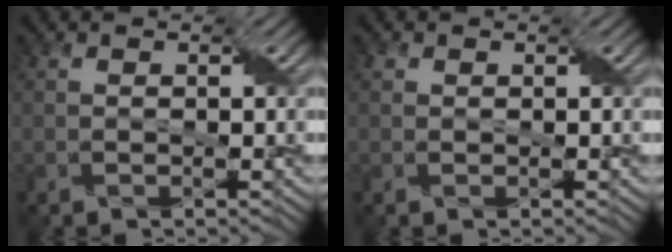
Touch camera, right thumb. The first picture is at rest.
{"total": 0.7, "force": [0.3, -0.1, -0.6], "torque": [0.003, 0.003, -0.002]}